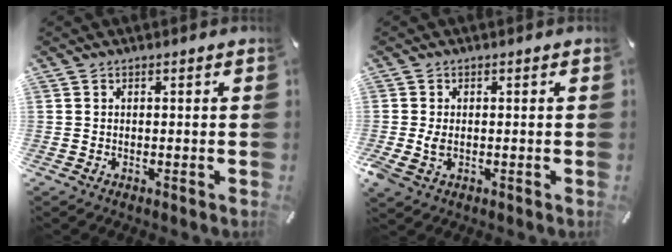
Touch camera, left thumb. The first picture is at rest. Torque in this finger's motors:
{"motor_torque": [0.77, 0.84, 0.63, 0.30, 0.05]}